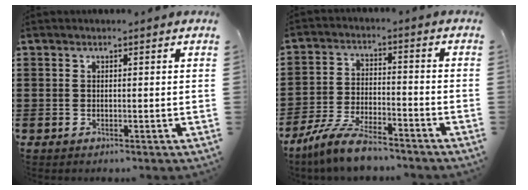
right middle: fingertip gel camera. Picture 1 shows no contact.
{"total": 7.5, "force": [-6.6, 1.0, 3.4], "torque": [-0.076, 0.001, -0.126]}